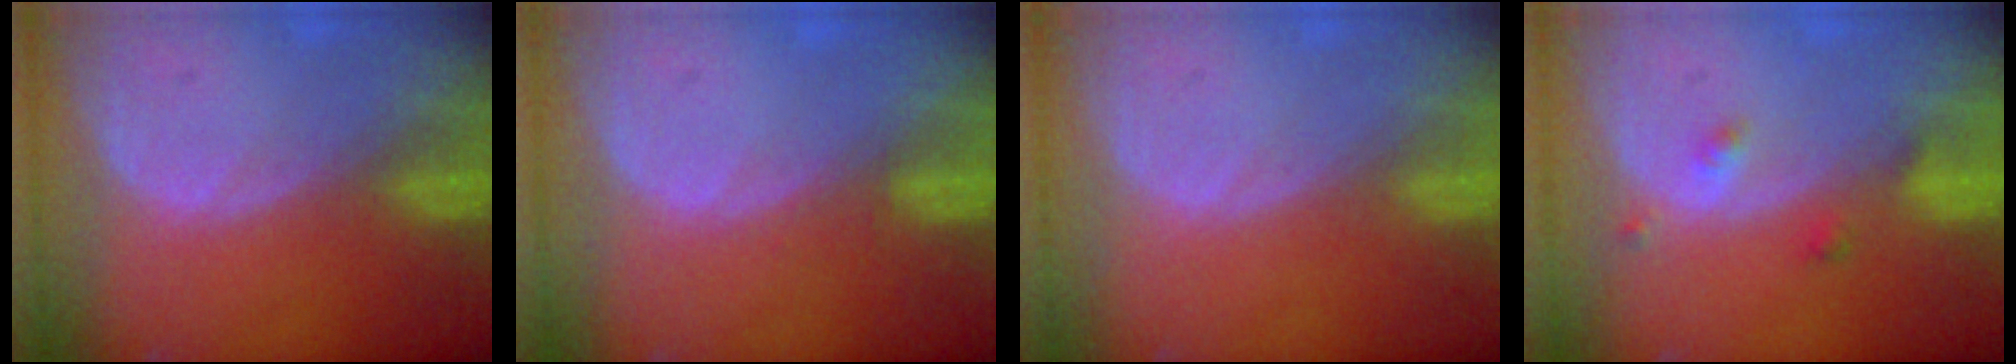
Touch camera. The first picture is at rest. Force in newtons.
{"total": 0.6, "press": 0.6, "slide": 0.2}
{"total": 0.0}
{"total": 2.1, "press": 2.1, "slide": 0.2}